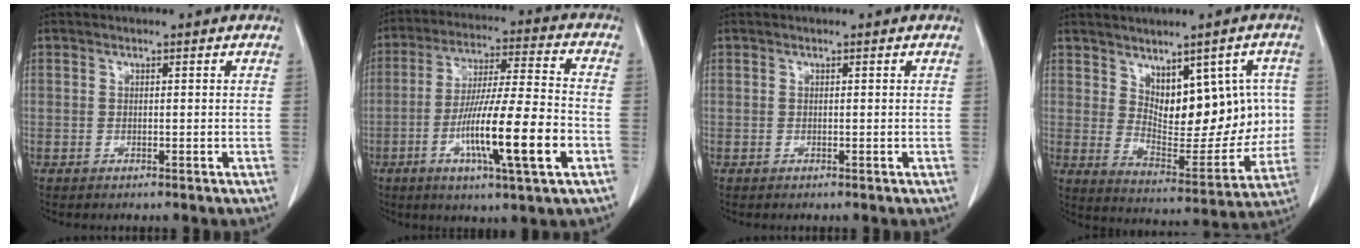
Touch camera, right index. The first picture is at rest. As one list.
[{"total": 16.0, "force": [-5.4, 0.7, 15.1], "torque": [-0.269, -0.012, -0.091]}, {"total": 0.0}, {"total": 13.0, "force": [3.3, 6.4, 10.8], "torque": [-0.138, 0.010, 0.070]}]